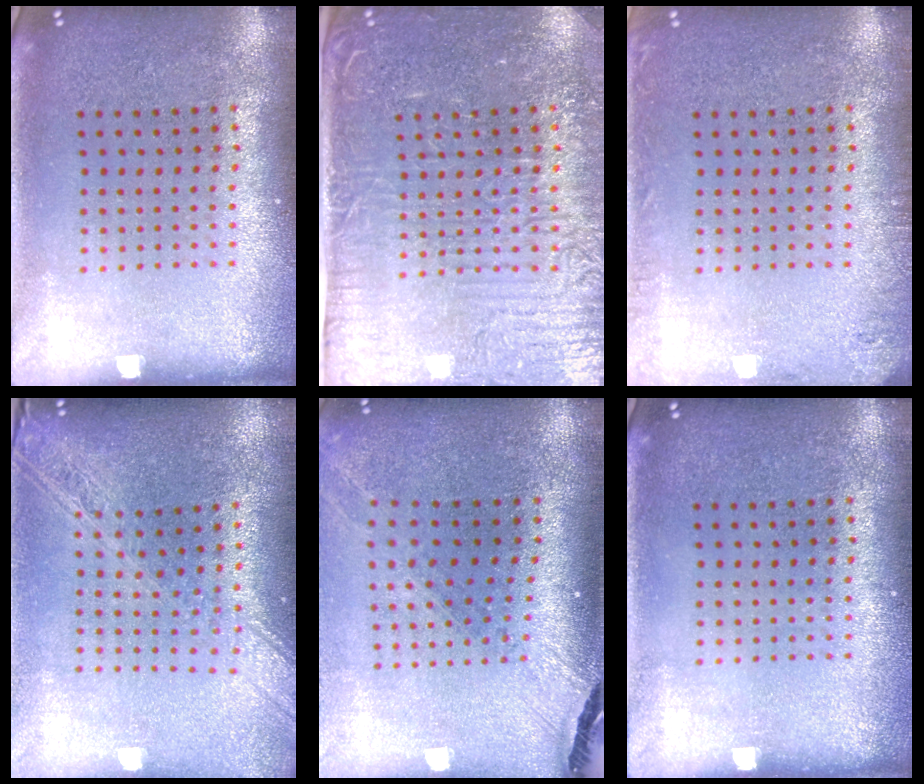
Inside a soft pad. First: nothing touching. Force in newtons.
{"total": 5.1, "press": 4.5, "slide": 2.5}
{"total": 1.4, "press": 1.4, "slide": 0.1}
{"total": 2.3, "press": 1.9, "slide": 1.3}
{"total": 1.5, "press": 1.5, "slide": 0.4}
{"total": 0.0}